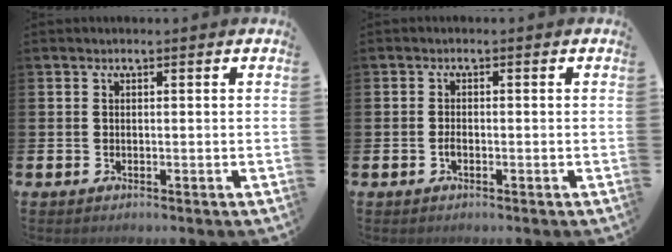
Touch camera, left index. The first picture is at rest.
{"total": 1.2, "force": [-0.5, 0.6, 0.9], "torque": [-0.018, 0.000, -0.010]}